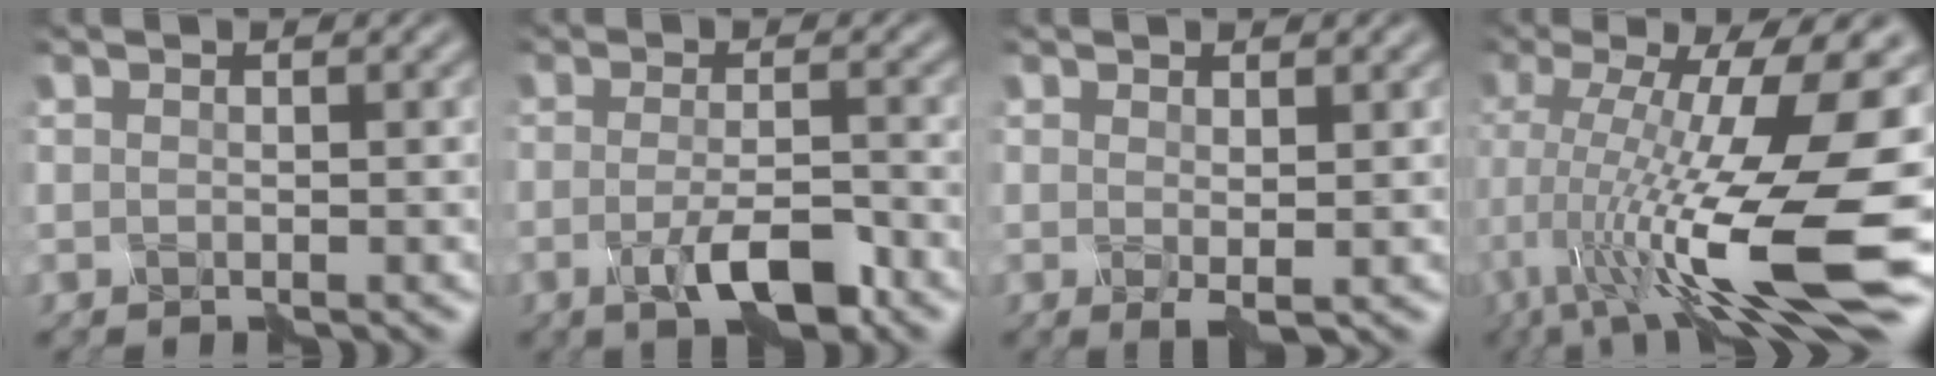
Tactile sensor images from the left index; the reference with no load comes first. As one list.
[{"total": 4.4, "force": [-2.5, 1.2, 3.5], "torque": [-0.070, -0.005, -0.042]}, {"total": 1.2, "force": [0.3, 0.3, 1.1], "torque": [-0.023, -0.009, 0.009]}, {"total": 15.4, "force": [-3.2, 4.2, 14.4], "torque": [-0.262, 0.002, -0.052]}]